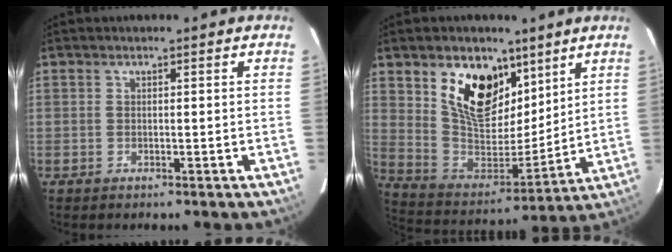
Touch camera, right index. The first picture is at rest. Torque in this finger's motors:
{"motor_torque": [0.08, 0.33, 0.12, 0.04]}